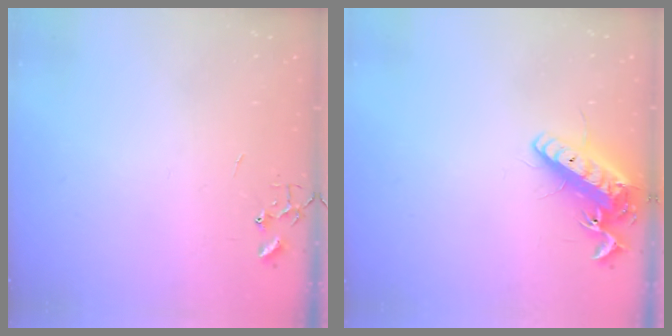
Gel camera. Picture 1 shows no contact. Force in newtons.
{"total": 14.1, "press": 13.9, "slide": 2.4}